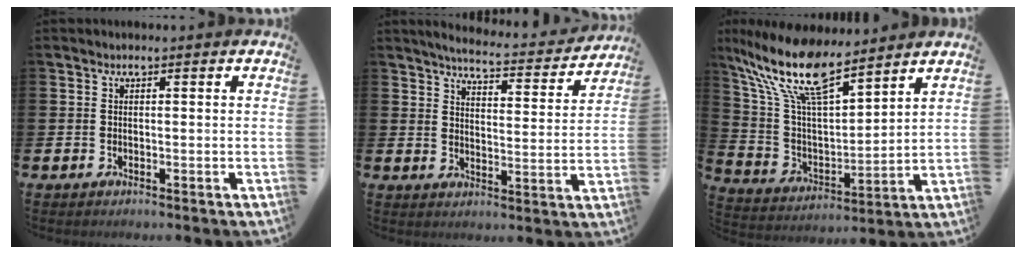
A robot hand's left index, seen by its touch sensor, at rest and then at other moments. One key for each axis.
{"total": 5.2, "fx": 5.1, "fy": 0.3, "fz": 1.3, "tx": -0.037, "ty": -0.039, "tz": 0.083}
{"total": 12.7, "fx": 10.1, "fy": 3.3, "fz": 6.9, "tx": -0.174, "ty": -0.048, "tz": 0.177}